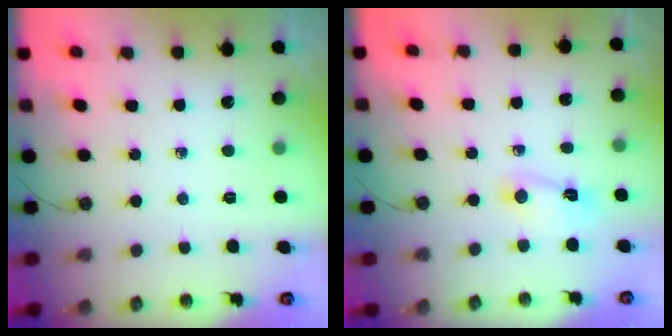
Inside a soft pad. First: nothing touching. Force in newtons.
{"total": 2.5, "press": 2.5, "slide": 0.3}